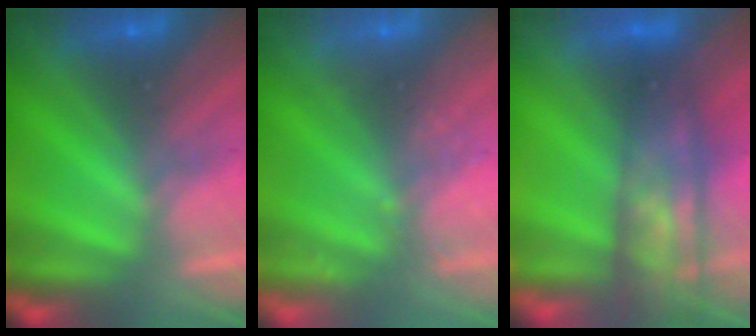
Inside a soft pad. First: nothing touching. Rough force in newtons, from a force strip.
{"total": 2.4}
{"total": 7.2}